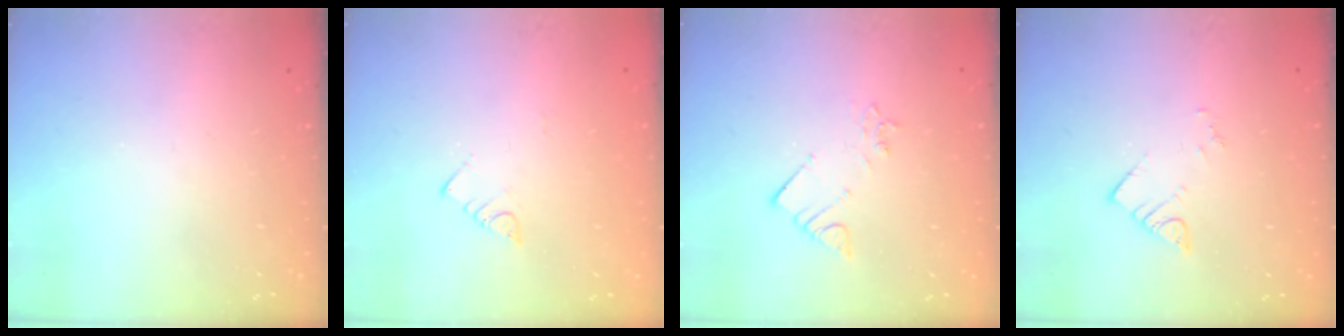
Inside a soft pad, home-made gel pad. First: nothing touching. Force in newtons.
{"total": 3.2, "press": 3.2, "slide": 0.2}
{"total": 2.8, "press": 2.7, "slide": 0.5}
{"total": 3.6, "press": 3.6, "slide": 0.1}